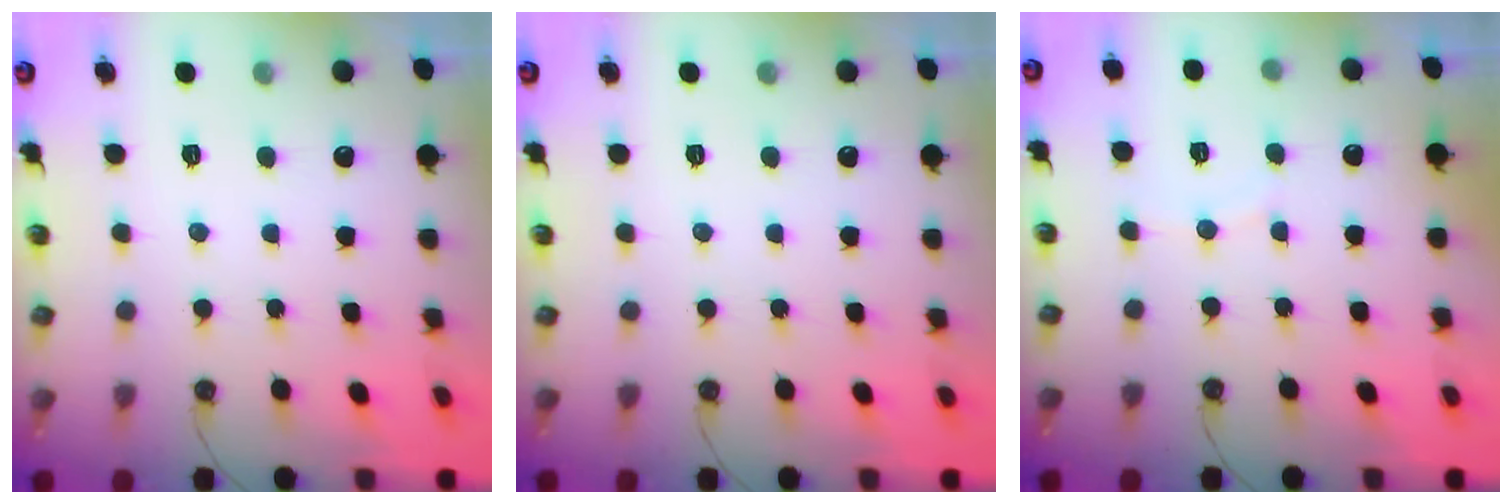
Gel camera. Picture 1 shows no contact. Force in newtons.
{"total": 0.0}
{"total": 2.5, "press": 2.5, "slide": 0.3}